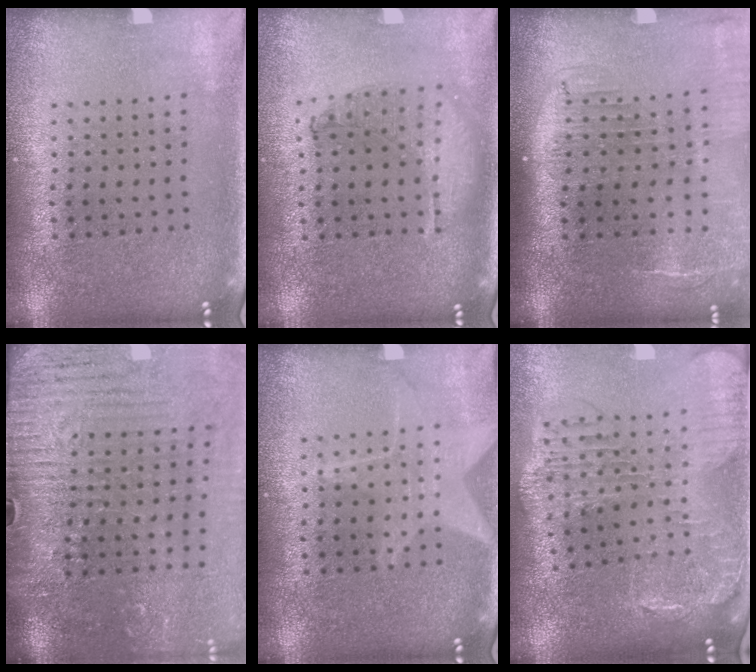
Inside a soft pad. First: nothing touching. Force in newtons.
{"total": 0.6, "press": 0.6, "slide": 0.2}
{"total": 2.0, "press": 1.6, "slide": 1.2}
{"total": 4.1, "press": 3.7, "slide": 2.0}
{"total": 2.0, "press": 2.0, "slide": 0.4}
{"total": 1.9, "press": 1.8, "slide": 0.7}